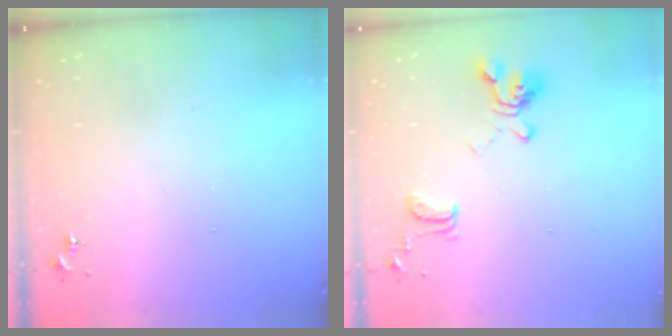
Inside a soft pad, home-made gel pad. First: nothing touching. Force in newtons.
{"total": 14.3, "press": 14.3, "slide": 1.3}